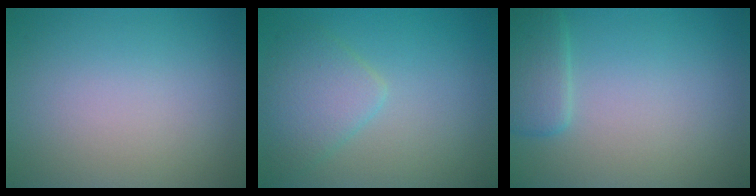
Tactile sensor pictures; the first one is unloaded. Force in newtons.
{"total": 3.4, "press": 3.3, "slide": 0.1}
{"total": 2.5, "press": 2.5, "slide": 0.2}